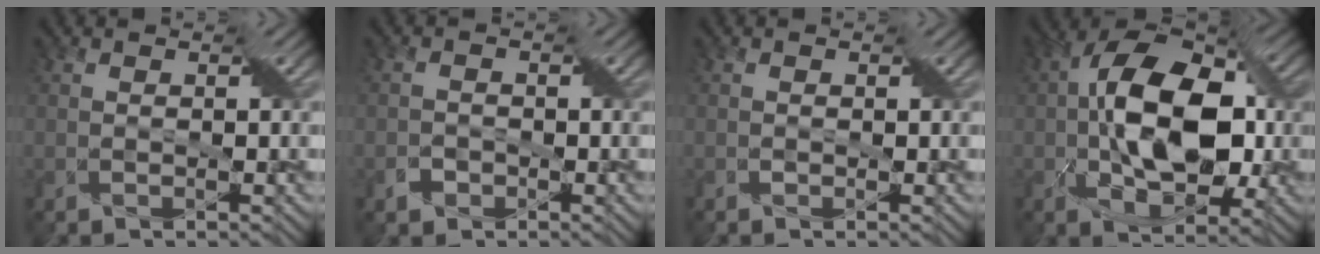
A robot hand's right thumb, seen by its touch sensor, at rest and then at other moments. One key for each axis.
{"total": 1.6, "fx": -0.9, "fy": 1.3, "fz": 0.5, "tx": -0.011, "ty": 0.000, "tz": -0.019}
{"total": 0.0}
{"total": 14.2, "fx": -0.5, "fy": 8.1, "fz": 11.6, "tx": -0.207, "ty": 0.016, "tz": -0.019}